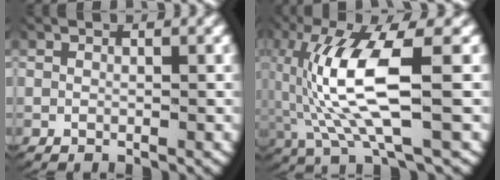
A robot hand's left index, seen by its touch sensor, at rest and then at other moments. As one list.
[{"total": 8.3, "force": [-0.4, 2.4, 8.0], "torque": [-0.170, -0.006, 0.004]}]